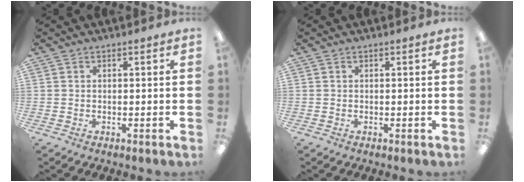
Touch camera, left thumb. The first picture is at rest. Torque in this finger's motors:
{"motor_torque": [0.00, 0.00, 0.05, 0.00, 0.00]}